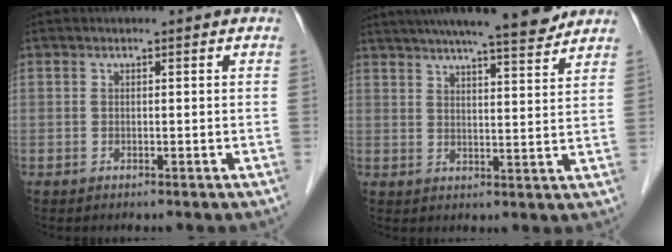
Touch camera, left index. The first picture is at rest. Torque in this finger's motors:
{"motor_torque": [0.24, -0.48, 0.74, 0.18]}